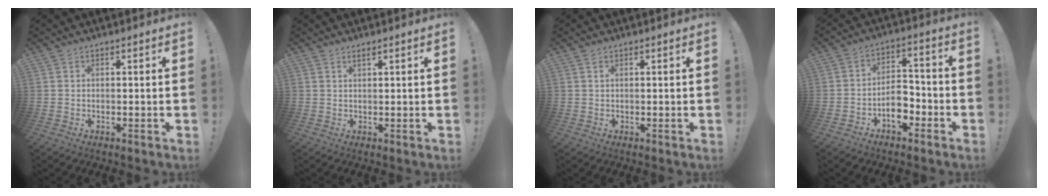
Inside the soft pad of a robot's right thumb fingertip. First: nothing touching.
{"total": 1.2, "force": [0.9, 0.2, 0.8], "torque": [-0.013, -0.002, 0.015]}
{"total": 0.7, "force": [0.3, 0.2, 0.6], "torque": [-0.011, 0.001, 0.004]}
{"total": 8.3, "force": [-3.9, 5.3, 5.1], "torque": [-0.079, 0.020, -0.070]}